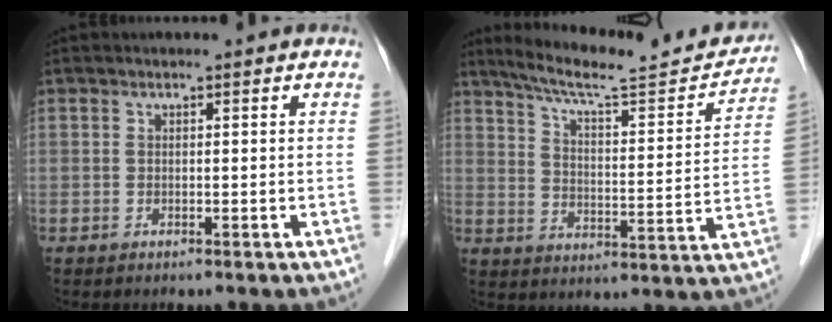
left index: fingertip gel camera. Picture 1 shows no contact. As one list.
[{"total": 16.6, "force": [15.4, 1.2, 6.1], "torque": [-0.100, -0.026, 0.216]}]